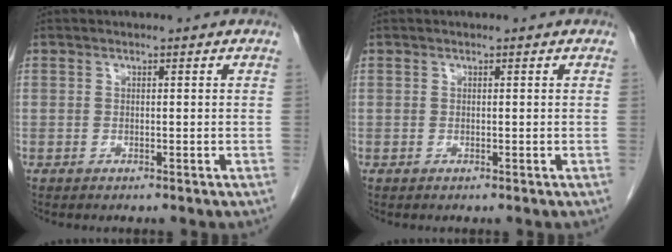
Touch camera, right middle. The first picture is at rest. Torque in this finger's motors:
{"motor_torque": [0.00, 0.00, 0.00, 0.00]}